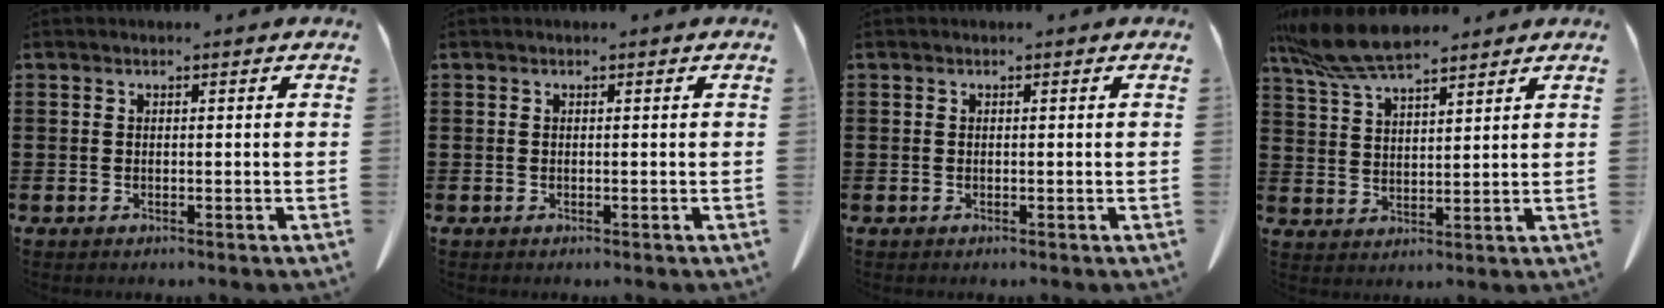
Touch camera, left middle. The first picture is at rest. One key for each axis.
{"total": 0.0}
{"total": 0.0}
{"total": 8.5, "fx": 7.1, "fy": 1.8, "fz": 4.3, "tx": -0.105, "ty": -0.013, "tz": 0.131}